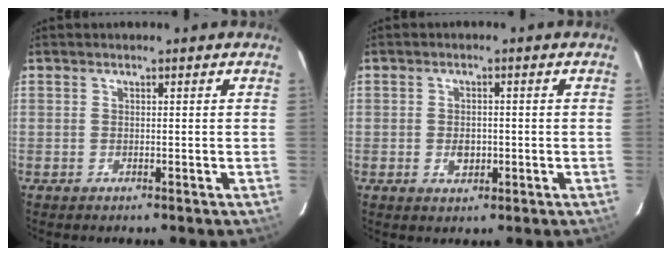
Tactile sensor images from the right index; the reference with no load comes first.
{"total": 3.1, "force": [-0.6, 2.3, 2.0], "torque": [-0.033, 0.002, -0.007]}